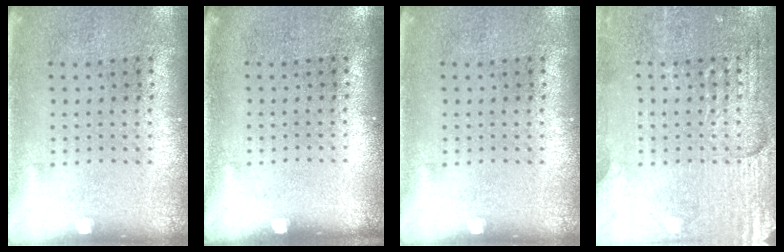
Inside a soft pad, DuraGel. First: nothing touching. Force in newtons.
{"total": 0.0}
{"total": 0.0}
{"total": 3.7, "press": 3.5, "slide": 1.0}